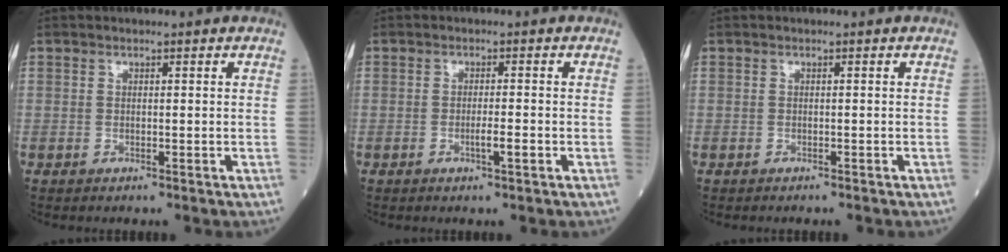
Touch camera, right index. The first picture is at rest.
{"total": 2.1, "force": [-0.8, 0.0, 2.0], "torque": [-0.034, -0.002, -0.015]}
{"total": 1.1, "force": [-1.0, 0.3, 0.3], "torque": [-0.009, -0.001, -0.013]}